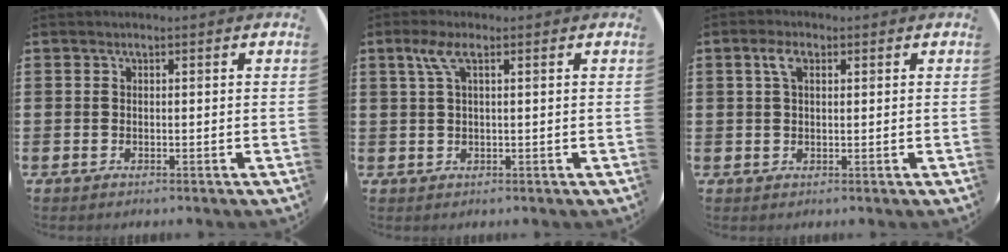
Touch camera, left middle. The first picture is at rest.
{"total": 2.8, "force": [1.2, 0.6, 2.4], "torque": [-0.052, 0.009, 0.019]}
{"total": 2.9, "force": [1.4, 1.3, 2.2], "torque": [-0.049, 0.008, 0.025]}